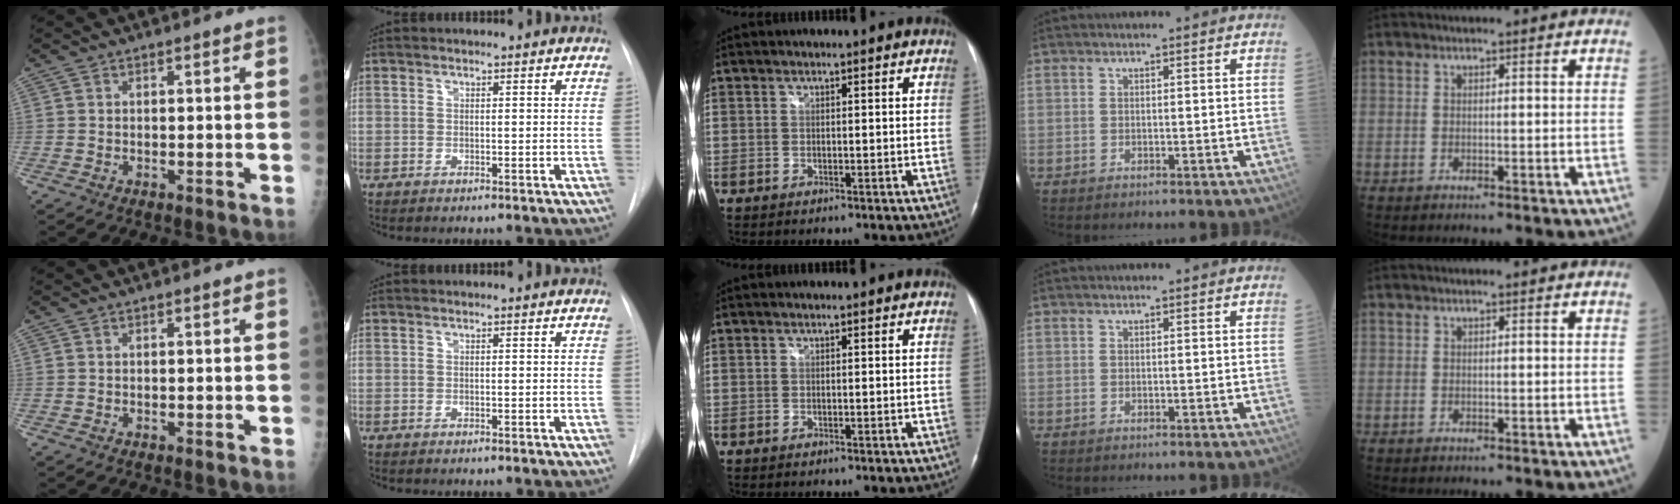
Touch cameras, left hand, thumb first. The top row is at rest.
{}